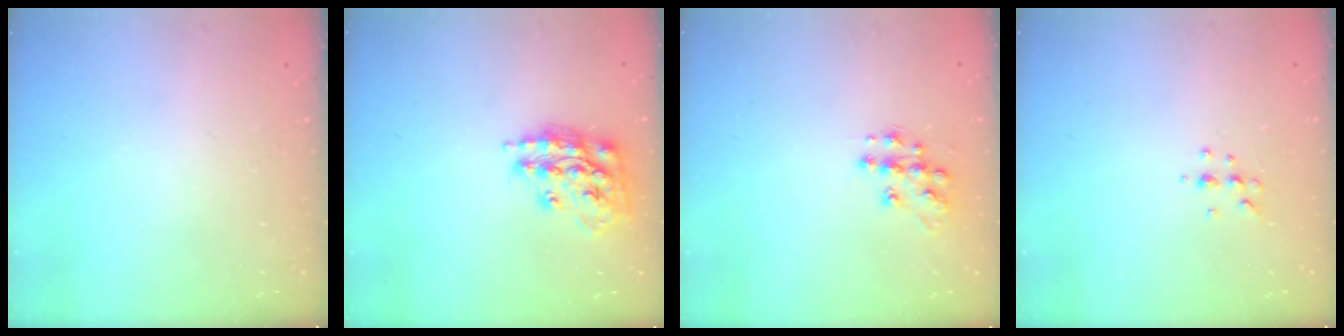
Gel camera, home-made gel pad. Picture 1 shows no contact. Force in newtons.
{"total": 15.2, "press": 15.1, "slide": 0.8}
{"total": 11.4, "press": 11.4, "slide": 0.8}
{"total": 5.1, "press": 4.9, "slide": 1.4}